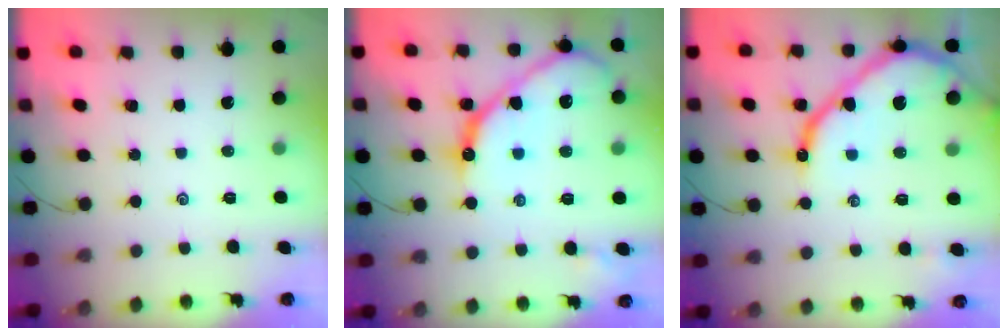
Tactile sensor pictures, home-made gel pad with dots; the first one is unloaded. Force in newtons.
{"total": 15.7, "press": 15.7, "slide": 1.4}
{"total": 14.8, "press": 14.6, "slide": 1.8}